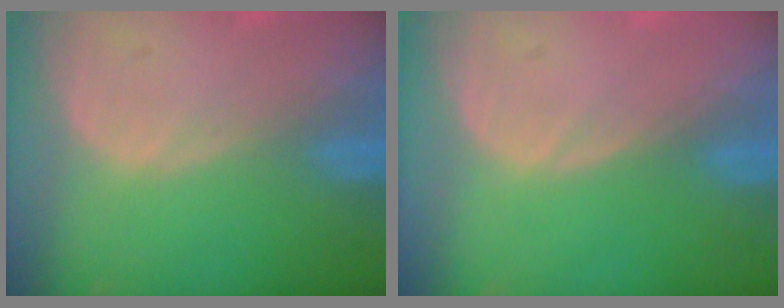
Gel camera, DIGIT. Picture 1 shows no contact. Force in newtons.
{"total": 0.0}